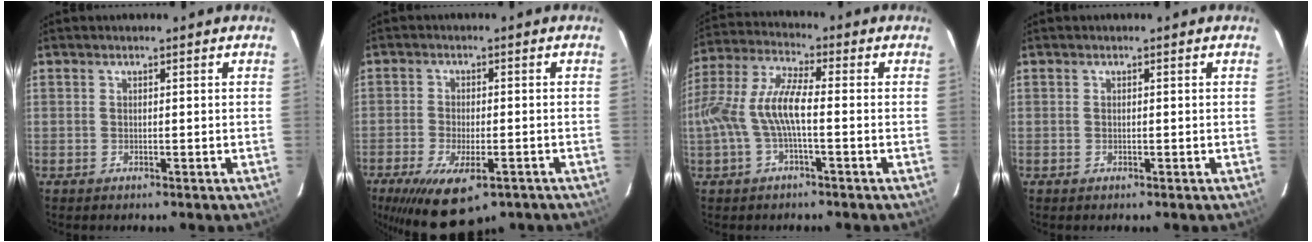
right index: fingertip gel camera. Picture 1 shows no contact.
{"total": 14.4, "force": [-8.9, 5.8, 9.7], "torque": [-0.206, -0.042, -0.135]}
{"total": 10.4, "force": [-2.0, 2.6, 9.9], "torque": [-0.212, 0.006, -0.037]}
{"total": 0.0}